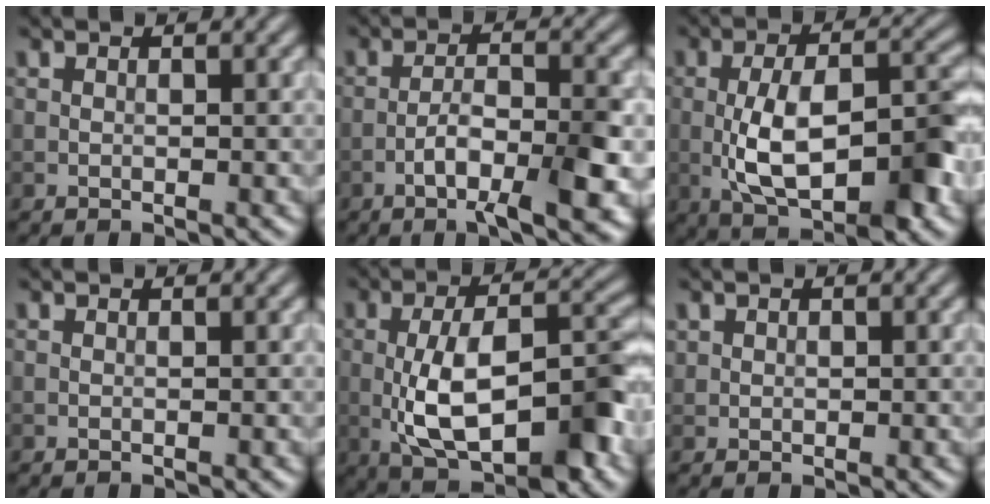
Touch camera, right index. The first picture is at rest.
{"total": 6.7, "force": [-3.1, 1.8, 5.7], "torque": [-0.097, 0.007, -0.049]}
{"total": 9.4, "force": [-2.4, 4.1, 8.2], "torque": [-0.140, 0.004, -0.042]}
{"total": 0.0}
{"total": 10.5, "force": [-2.6, 4.6, 9.1], "torque": [-0.156, 0.003, -0.045]}
{"total": 0.7, "force": [0.4, 0.5, 0.0], "torque": [-0.001, -0.003, 0.010]}